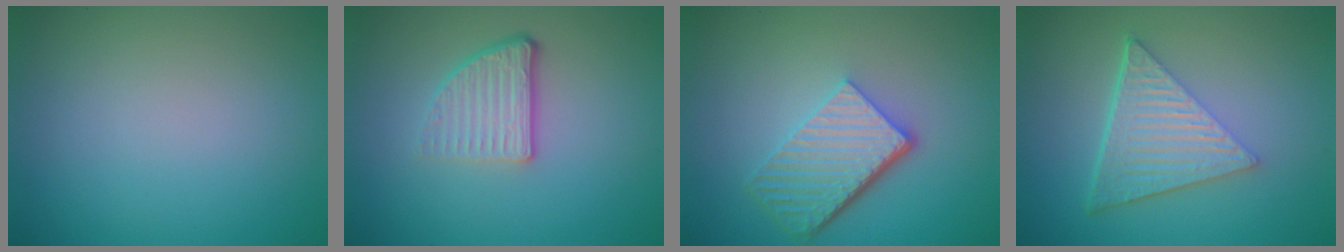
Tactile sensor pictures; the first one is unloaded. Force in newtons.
{"total": 3.9, "press": 2.5, "slide": 2.9}
{"total": 5.7, "press": 3.9, "slide": 4.1}
{"total": 6.8, "press": 4.5, "slide": 5.0}